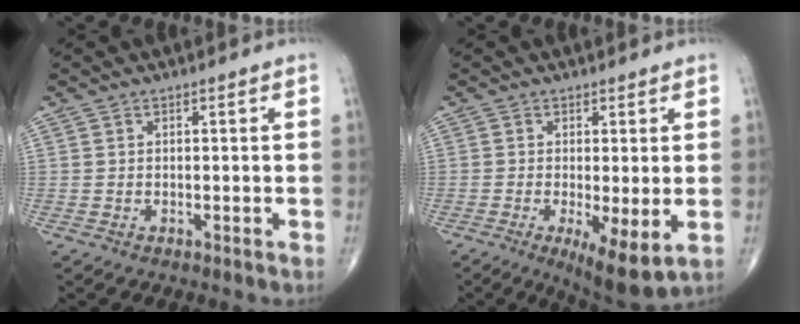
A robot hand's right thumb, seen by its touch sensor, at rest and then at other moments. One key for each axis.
{"total": 6.1, "fx": -1.2, "fy": 1.7, "fz": 5.7, "tx": -0.097, "ty": -0.022, "tz": -0.019}